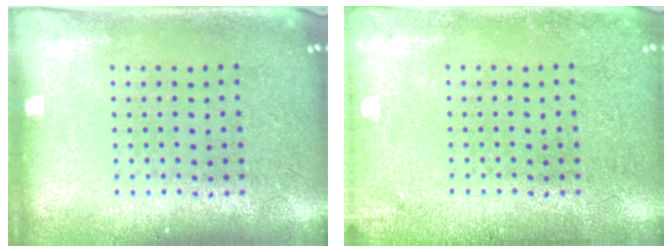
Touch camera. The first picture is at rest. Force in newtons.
{"total": 1.2, "press": 1.2, "slide": 0.0}